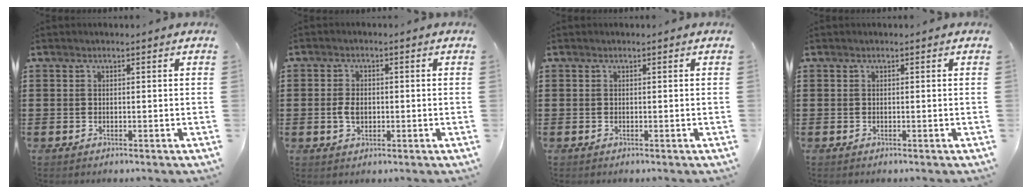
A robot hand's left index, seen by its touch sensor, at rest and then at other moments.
{"total": 3.1, "force": [-0.2, 1.9, 2.4], "torque": [-0.055, 0.002, -0.007]}
{"total": 0.0}
{"total": 0.0}